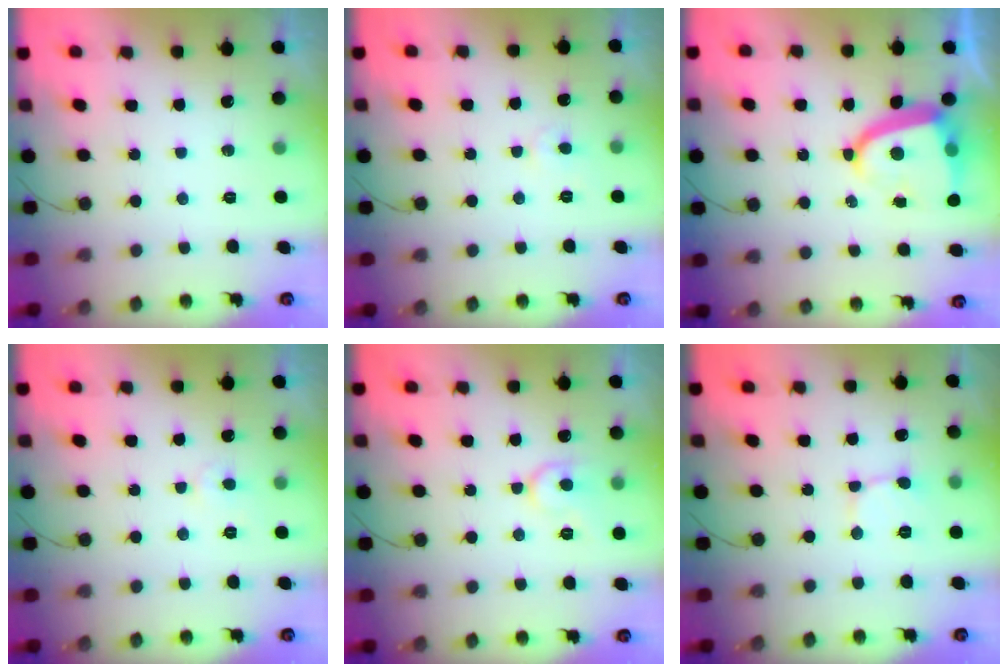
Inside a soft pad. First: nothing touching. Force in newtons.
{"total": 3.5, "press": 3.5, "slide": 0.4}
{"total": 9.9, "press": 9.9, "slide": 1.0}
{"total": 3.5, "press": 3.5, "slide": 0.4}
{"total": 9.3, "press": 9.3, "slide": 0.8}
{"total": 1.6, "press": 1.6, "slide": 0.1}